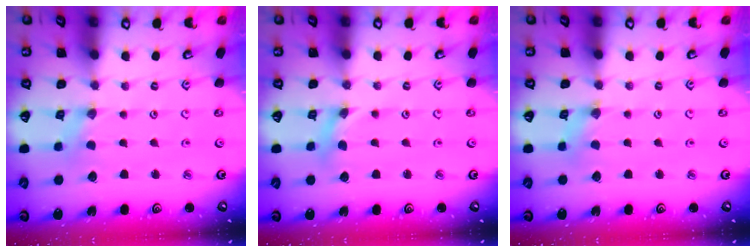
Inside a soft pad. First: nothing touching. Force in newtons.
{"total": 2.5, "press": 2.4, "slide": 0.3}
{"total": 1.6, "press": 1.6, "slide": 0.2}